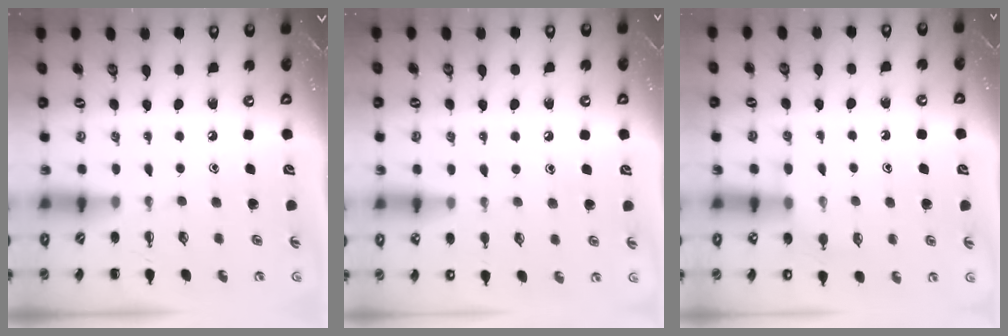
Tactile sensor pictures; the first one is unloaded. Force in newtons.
{"total": 6.4, "press": 6.2, "slide": 1.7}
{"total": 7.5, "press": 7.4, "slide": 1.1}